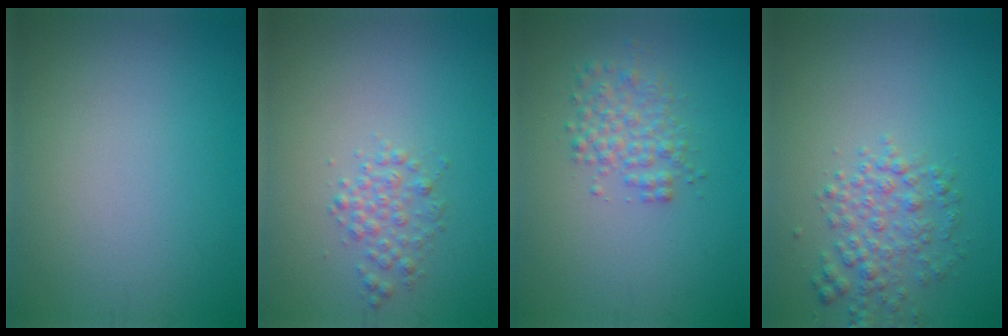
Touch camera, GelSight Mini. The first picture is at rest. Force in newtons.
{"total": 1.8, "press": 1.8, "slide": 0.0}
{"total": 2.6, "press": 2.6, "slide": 0.1}
{"total": 2.9, "press": 2.9, "slide": 0.1}